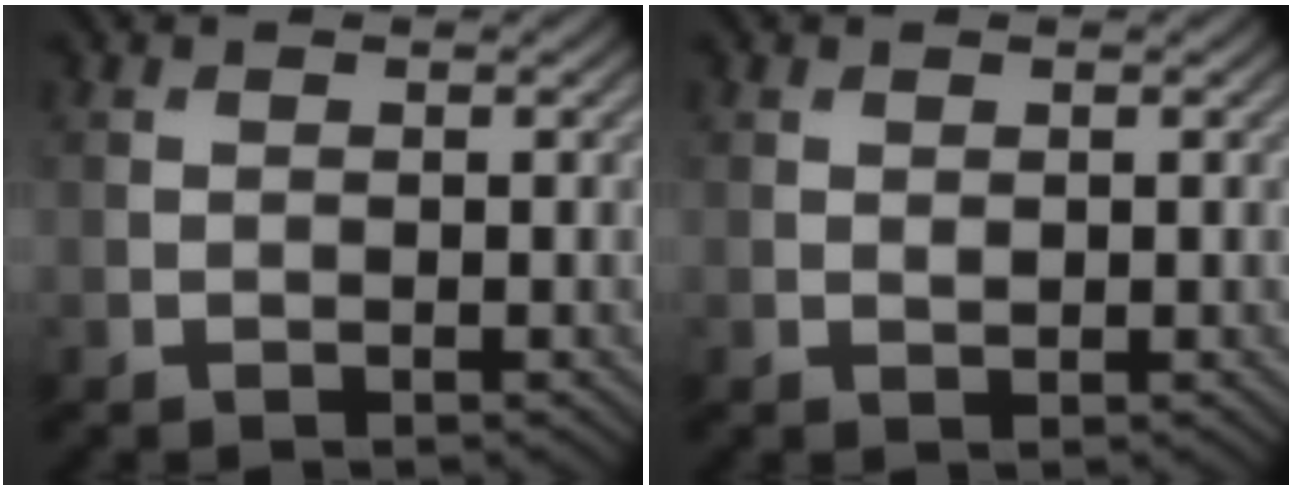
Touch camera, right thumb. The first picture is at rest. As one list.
[{"total": 0.5, "force": [0.3, 0.3, 0.3], "torque": [-0.005, -0.001, 0.006]}]